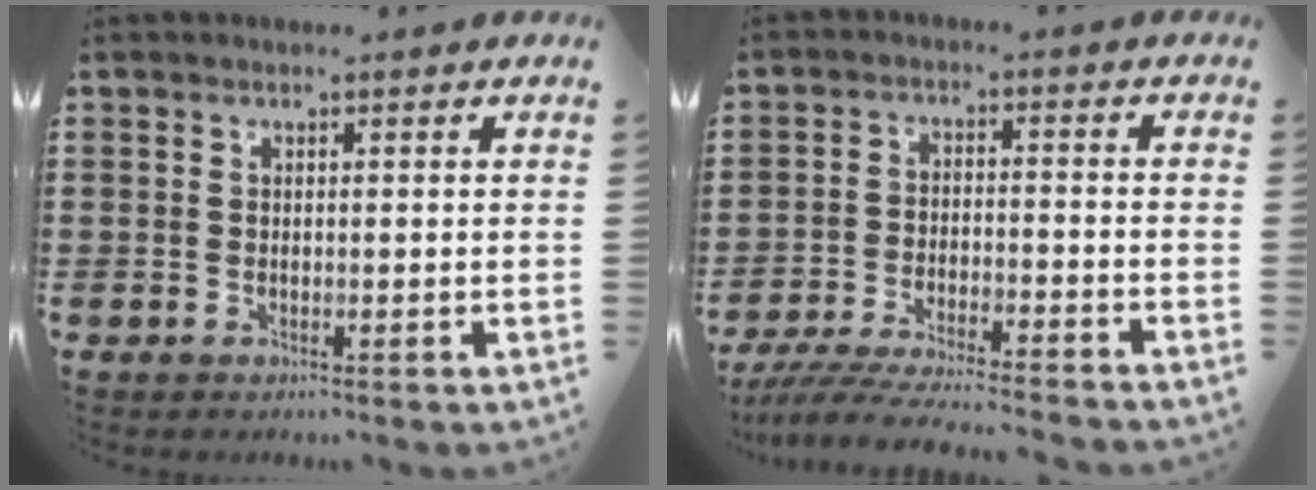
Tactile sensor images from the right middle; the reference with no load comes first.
{"total": 6.0, "force": [-5.8, 0.1, 1.7], "torque": [-0.038, -0.006, -0.113]}